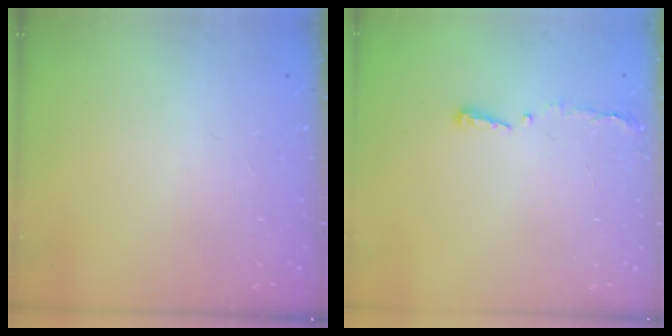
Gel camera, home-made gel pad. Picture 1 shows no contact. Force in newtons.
{"total": 3.7, "press": 3.7, "slide": 0.6}